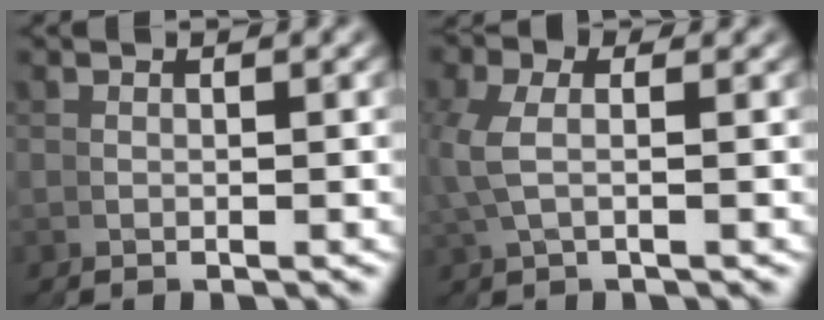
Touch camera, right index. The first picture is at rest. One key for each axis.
{"total": 1.4, "fx": 1.2, "fy": 0.1, "fz": -0.6, "tx": -0.015, "ty": 0.006, "tz": 0.022}